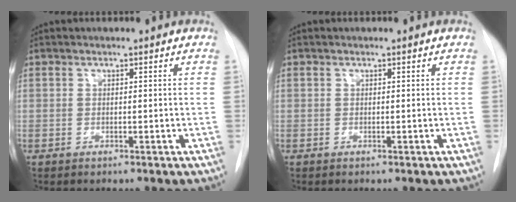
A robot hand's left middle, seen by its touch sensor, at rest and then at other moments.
{"total": 0.0}